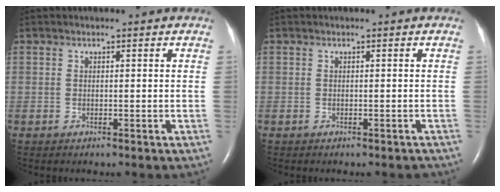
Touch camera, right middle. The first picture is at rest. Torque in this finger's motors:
{"motor_torque": [-0.16, 0.05, 0.02, 0.00]}